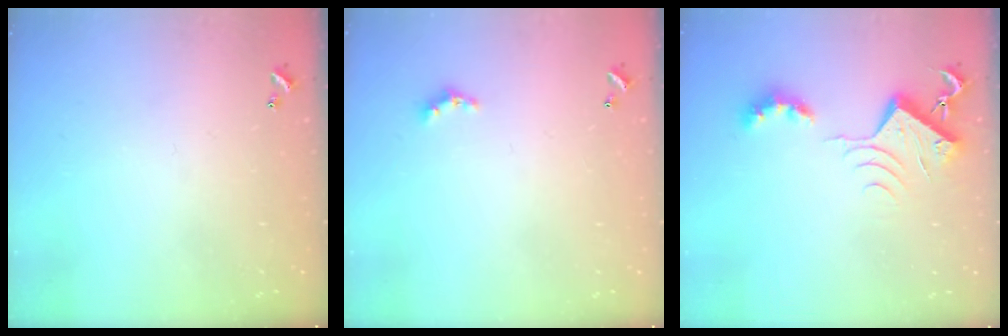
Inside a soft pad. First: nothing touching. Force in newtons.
{"total": 2.8, "press": 2.7, "slide": 0.6}
{"total": 7.4, "press": 7.3, "slide": 0.9}